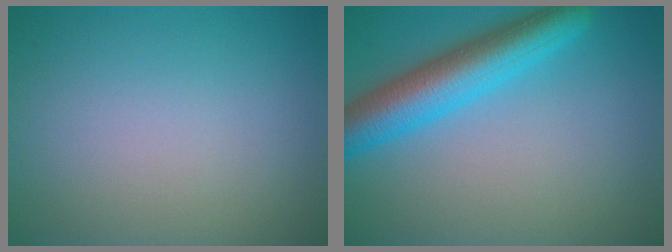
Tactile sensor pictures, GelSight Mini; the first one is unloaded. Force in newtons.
{"total": 6.4, "press": 6.4, "slide": 0.3}